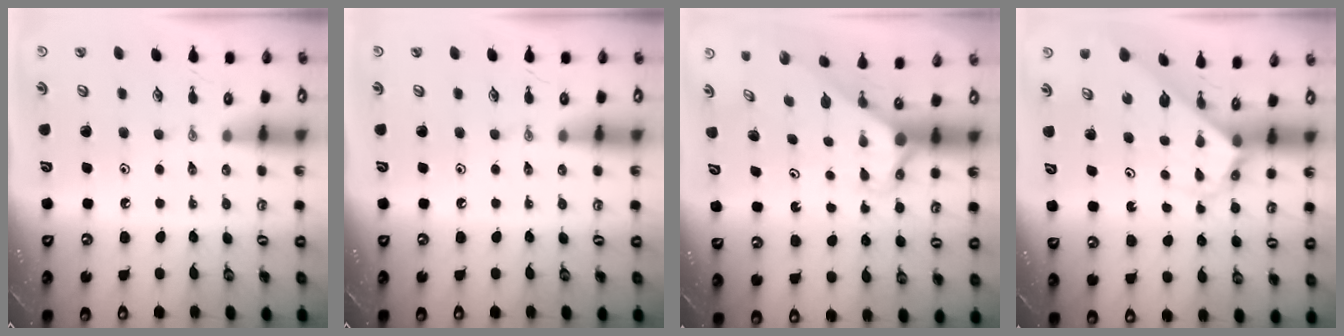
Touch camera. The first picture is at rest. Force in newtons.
{"total": 0.0}
{"total": 2.7, "press": 2.7, "slide": 0.0}
{"total": 2.9, "press": 2.9, "slide": 0.1}